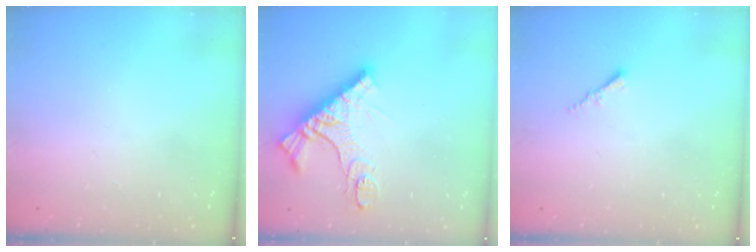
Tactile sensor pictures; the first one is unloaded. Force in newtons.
{"total": 12.3, "press": 12.2, "slide": 1.2}
{"total": 1.5, "press": 1.5, "slide": 0.4}